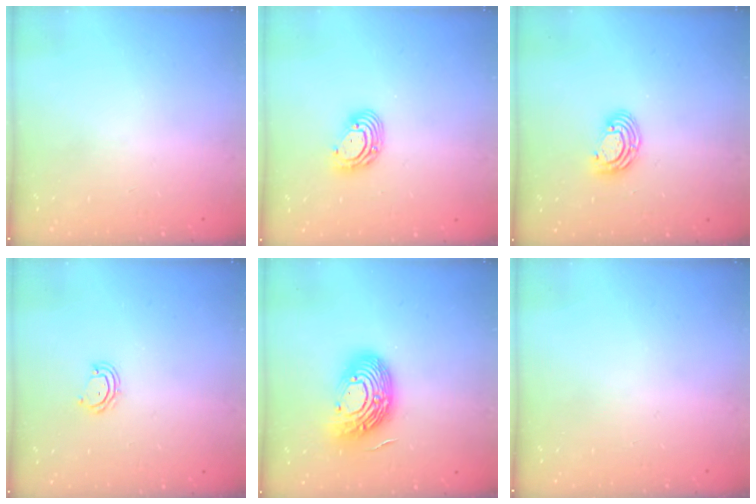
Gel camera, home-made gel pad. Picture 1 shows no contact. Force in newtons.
{"total": 8.8, "press": 8.6, "slide": 1.7}
{"total": 7.5, "press": 7.4, "slide": 1.3}
{"total": 4.2, "press": 4.2, "slide": 0.4}
{"total": 17.0, "press": 16.9, "slide": 1.2}
{"total": 0.0}